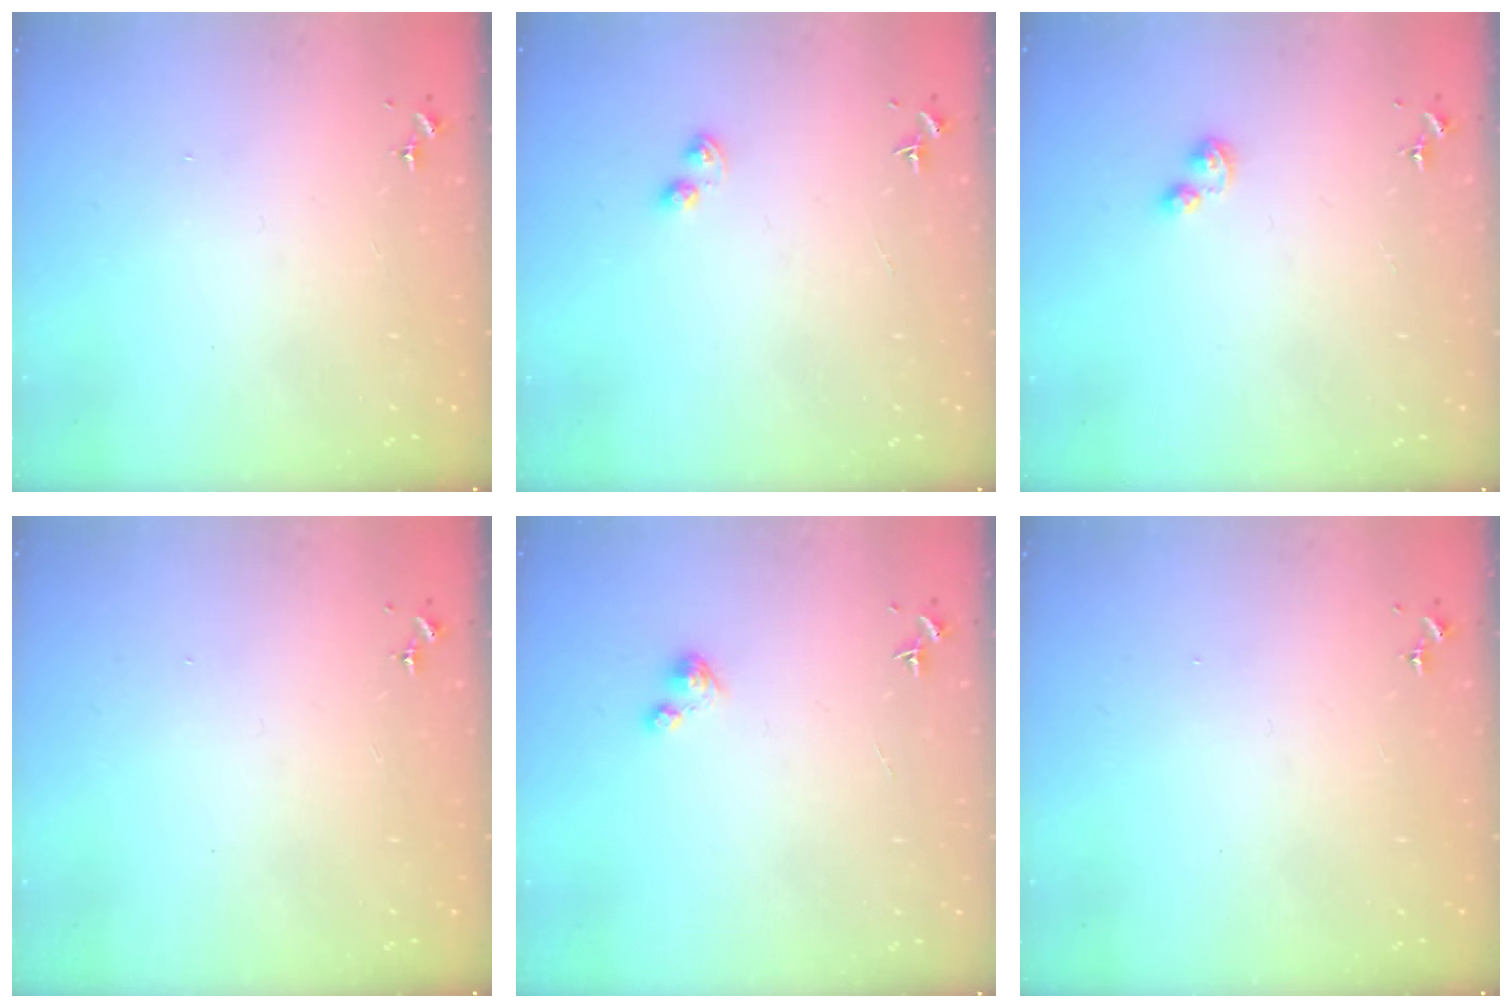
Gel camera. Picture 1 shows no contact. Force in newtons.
{"total": 3.2, "press": 3.1, "slide": 0.5}
{"total": 3.5, "press": 3.5, "slide": 0.5}
{"total": 0.0}
{"total": 3.0, "press": 3.0, "slide": 0.2}
{"total": 0.0}